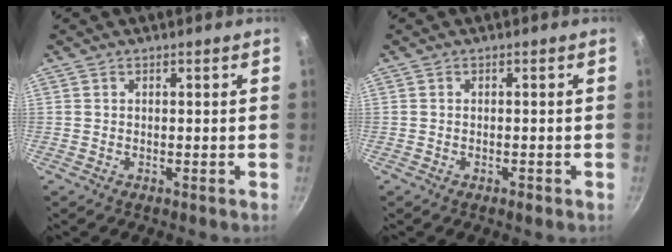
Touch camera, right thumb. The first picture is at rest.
{"total": 1.1, "force": [-0.7, 0.3, 0.8], "torque": [-0.017, 0.003, -0.010]}